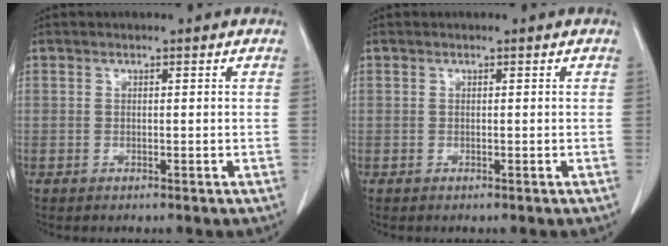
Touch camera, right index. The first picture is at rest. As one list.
[{"total": 0.0}]